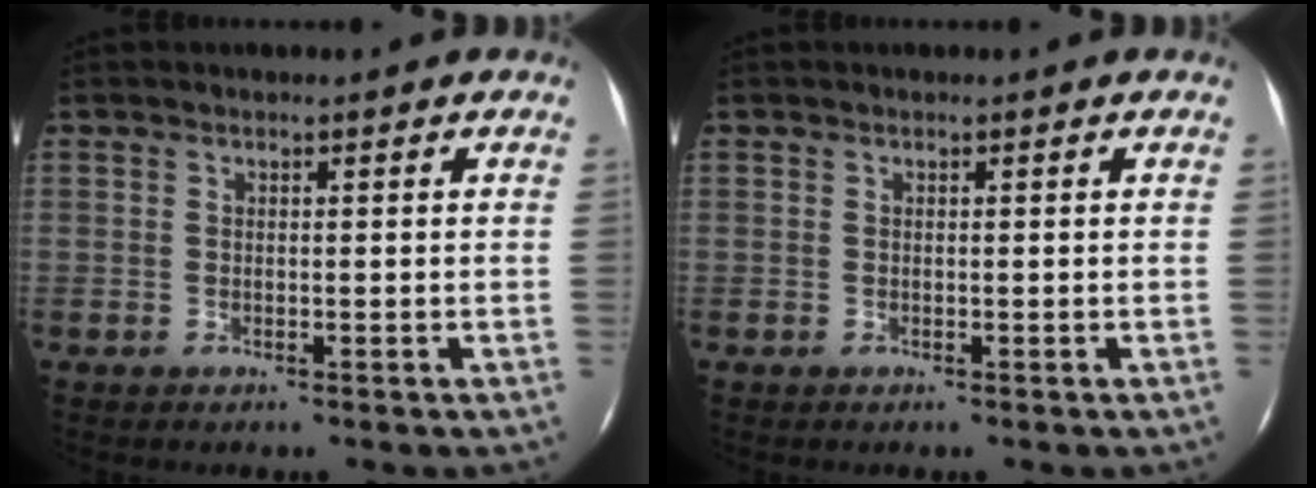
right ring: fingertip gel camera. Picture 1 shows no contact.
{"total": 0.0}